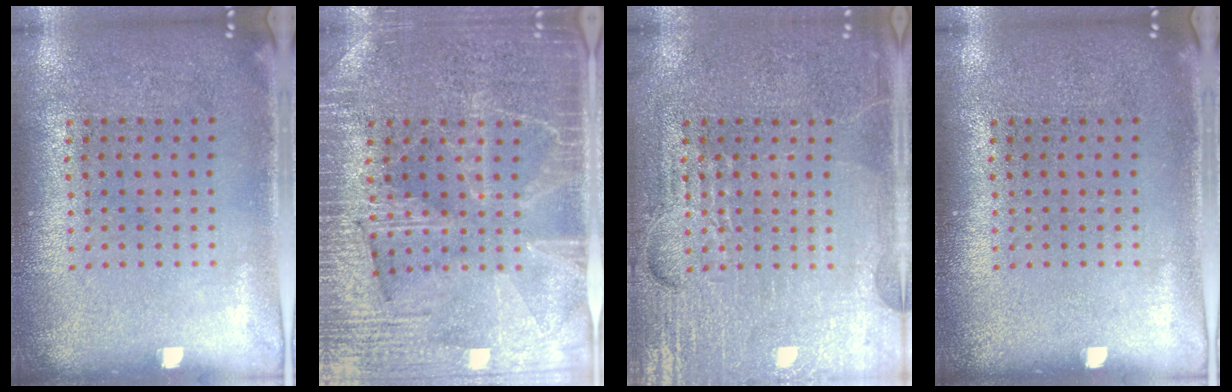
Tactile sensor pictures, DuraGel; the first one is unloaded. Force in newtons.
{"total": 3.9, "press": 3.6, "slide": 1.3}
{"total": 5.6, "press": 5.5, "slide": 0.8}
{"total": 0.0}